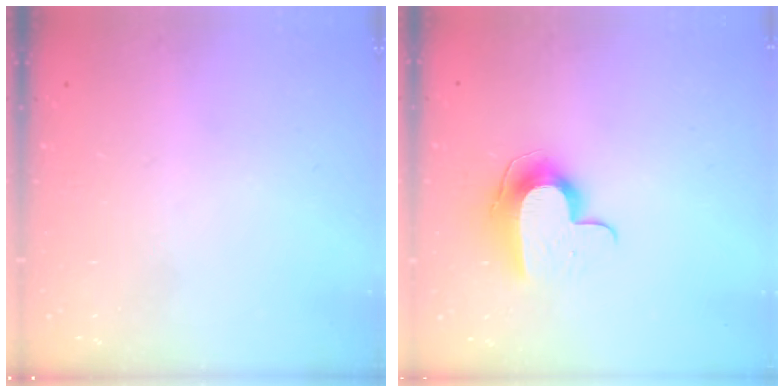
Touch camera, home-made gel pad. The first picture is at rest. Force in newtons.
{"total": 10.2, "press": 10.2, "slide": 0.6}